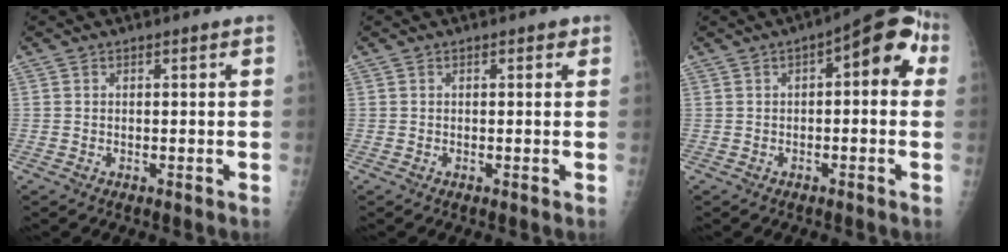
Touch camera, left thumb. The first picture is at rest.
{"total": 1.1, "force": [0.5, 0.5, 0.8], "torque": [-0.007, 0.001, 0.004]}
{"total": 10.5, "force": [2.3, 4.5, 9.2], "torque": [-0.091, 0.030, 0.017]}